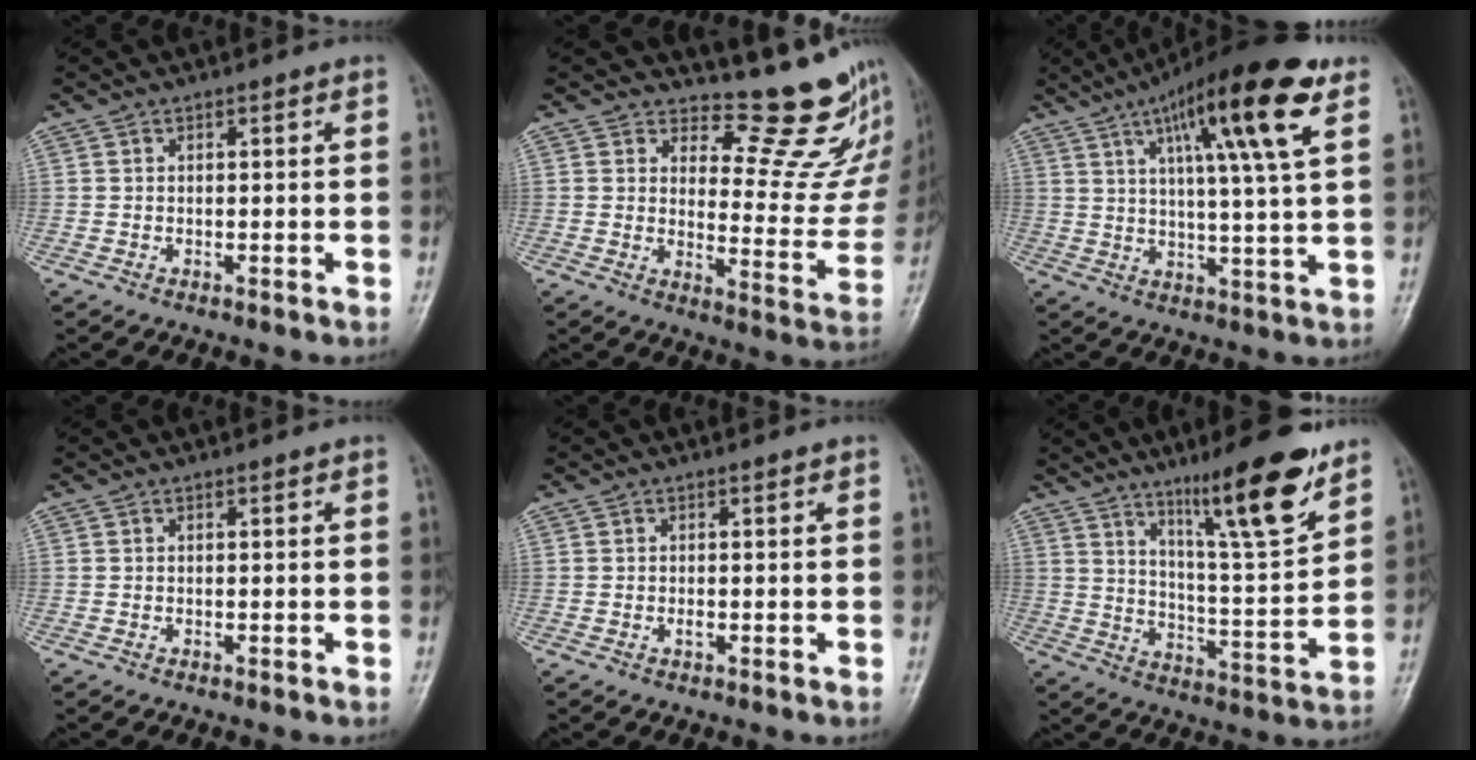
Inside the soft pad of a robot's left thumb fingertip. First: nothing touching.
{"total": 14.6, "force": [13.2, 4.4, 4.5], "torque": [-0.011, -0.148, 0.156]}
{"total": 17.8, "force": [8.3, 2.6, 15.5], "torque": [-0.239, -0.016, 0.126]}
{"total": 0.0}
{"total": 0.7, "force": [0.0, 0.4, 0.6], "torque": [-0.011, -0.001, 0.000]}
{"total": 16.0, "force": [10.7, 2.3, 11.7], "torque": [-0.166, -0.072, 0.177]}